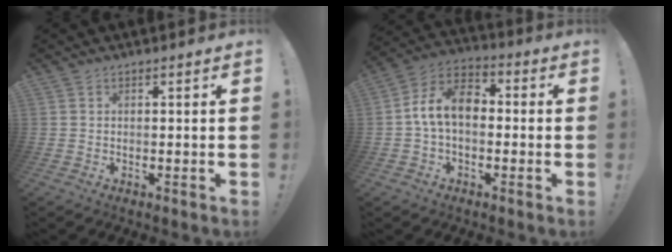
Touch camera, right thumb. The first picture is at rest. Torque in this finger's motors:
{"motor_torque": [0.47, 0.14, 0.10, -0.05, 0.08]}